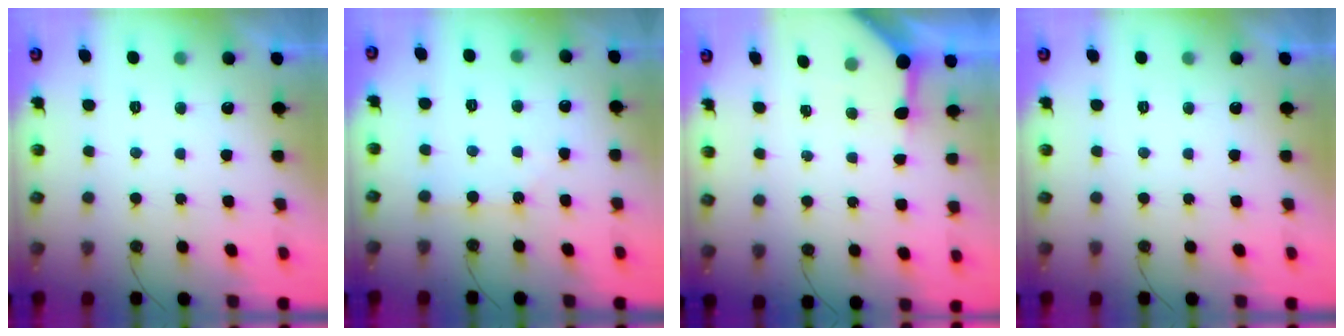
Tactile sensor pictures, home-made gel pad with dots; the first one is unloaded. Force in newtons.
{"total": 1.7, "press": 1.7, "slide": 0.3}
{"total": 5.0, "press": 5.0, "slide": 0.2}
{"total": 0.0}